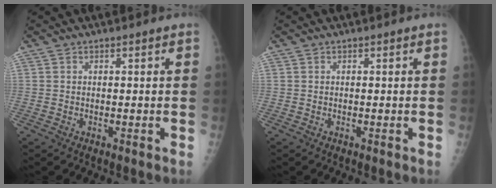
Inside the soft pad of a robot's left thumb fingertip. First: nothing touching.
{"total": 0.0}